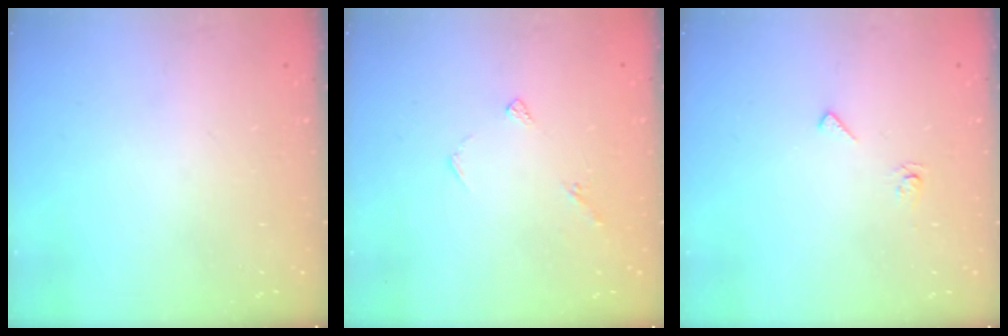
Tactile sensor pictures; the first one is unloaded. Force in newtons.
{"total": 4.7, "press": 4.7, "slide": 0.5}
{"total": 6.7, "press": 6.6, "slide": 0.7}